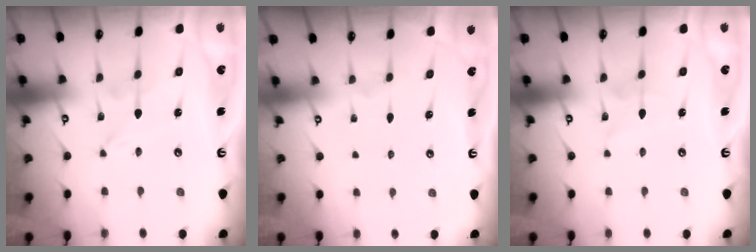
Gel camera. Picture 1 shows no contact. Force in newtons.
{"total": 0.0}
{"total": 1.7, "press": 1.6, "slide": 0.2}